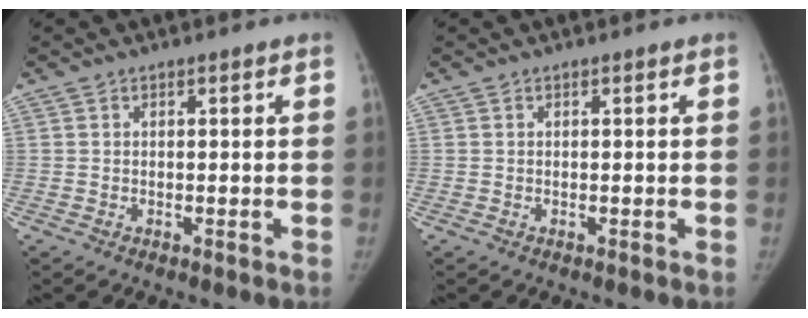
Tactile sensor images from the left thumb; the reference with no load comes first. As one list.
[{"total": 0.0}]